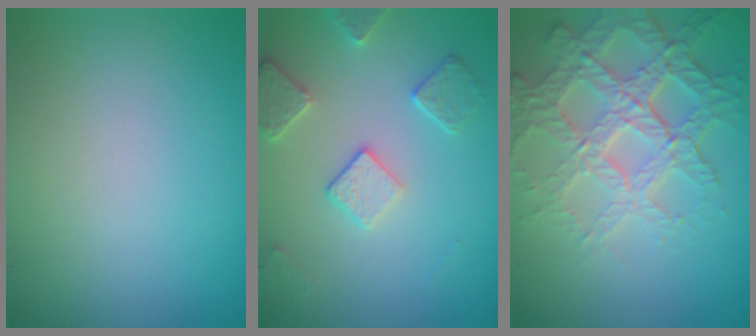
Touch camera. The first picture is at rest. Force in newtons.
{"total": 2.9, "press": 2.9, "slide": 0.1}
{"total": 7.0, "press": 5.1, "slide": 4.8}